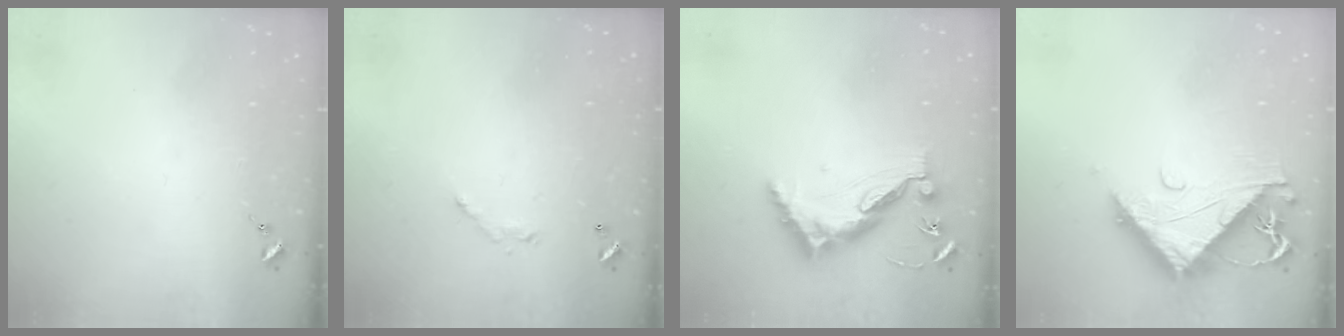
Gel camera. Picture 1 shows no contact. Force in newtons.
{"total": 6.0, "press": 6.0, "slide": 0.4}
{"total": 12.1, "press": 12.0, "slide": 1.2}
{"total": 10.1, "press": 10.0, "slide": 1.0}